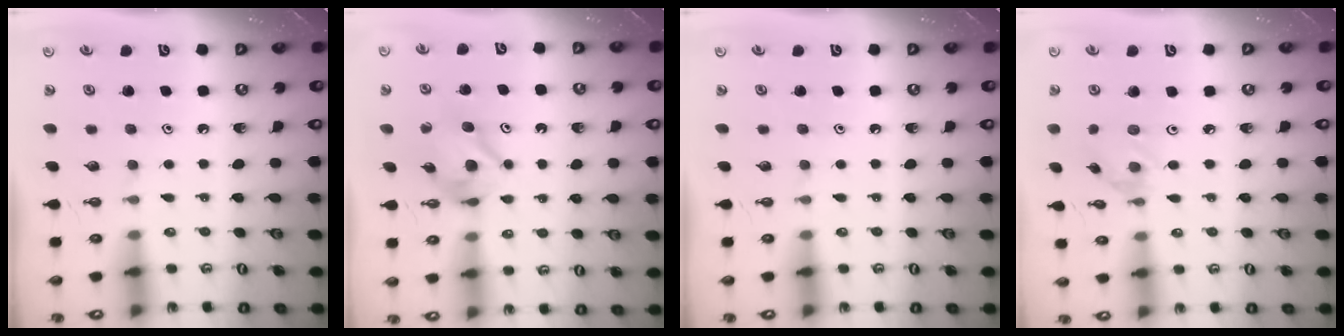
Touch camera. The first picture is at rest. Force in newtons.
{"total": 7.5, "press": 7.5, "slide": 0.6}
{"total": 0.0}
{"total": 1.5, "press": 1.5, "slide": 0.0}